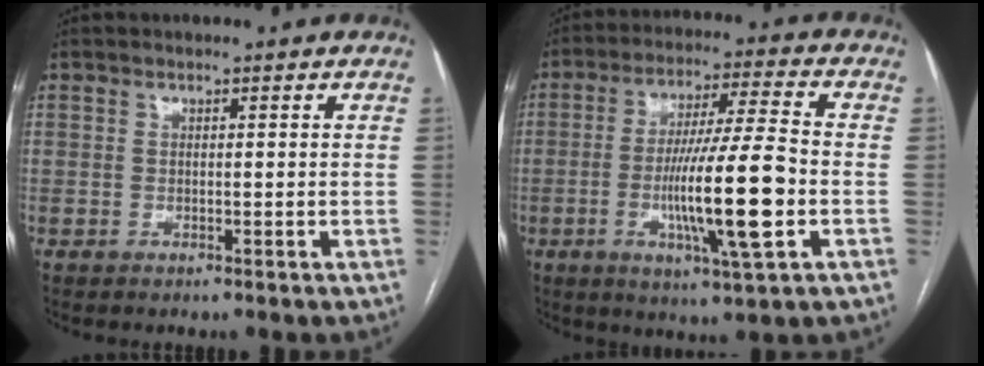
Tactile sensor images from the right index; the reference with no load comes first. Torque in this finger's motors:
{"motor_torque": [2.11, -0.03, 1.05, 0.21]}